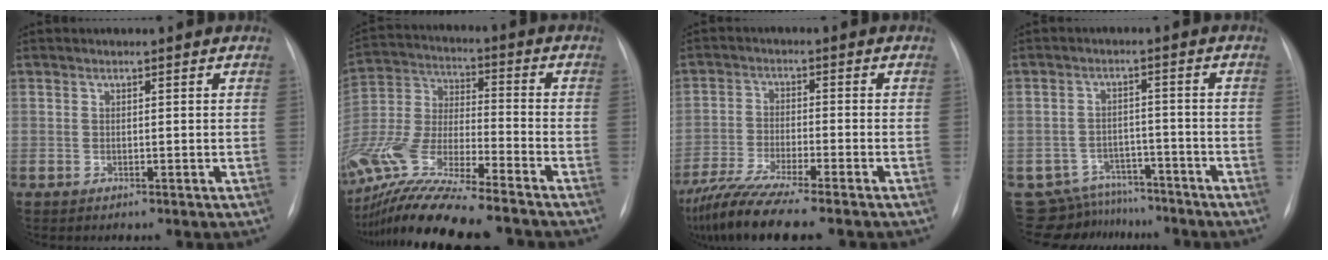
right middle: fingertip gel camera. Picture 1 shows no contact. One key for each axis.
{"total": 19.5, "fx": -16.1, "fy": 1.6, "fz": 11.0, "tx": -0.266, "ty": -0.040, "tz": -0.300}
{"total": 11.9, "fx": -9.7, "fy": 0.3, "fz": 6.9, "tx": -0.125, "ty": -0.031, "tz": -0.164}
{"total": 11.3, "fx": -10.3, "fy": 4.6, "fz": 0.7, "tx": -0.015, "ty": 0.018, "tz": -0.142}